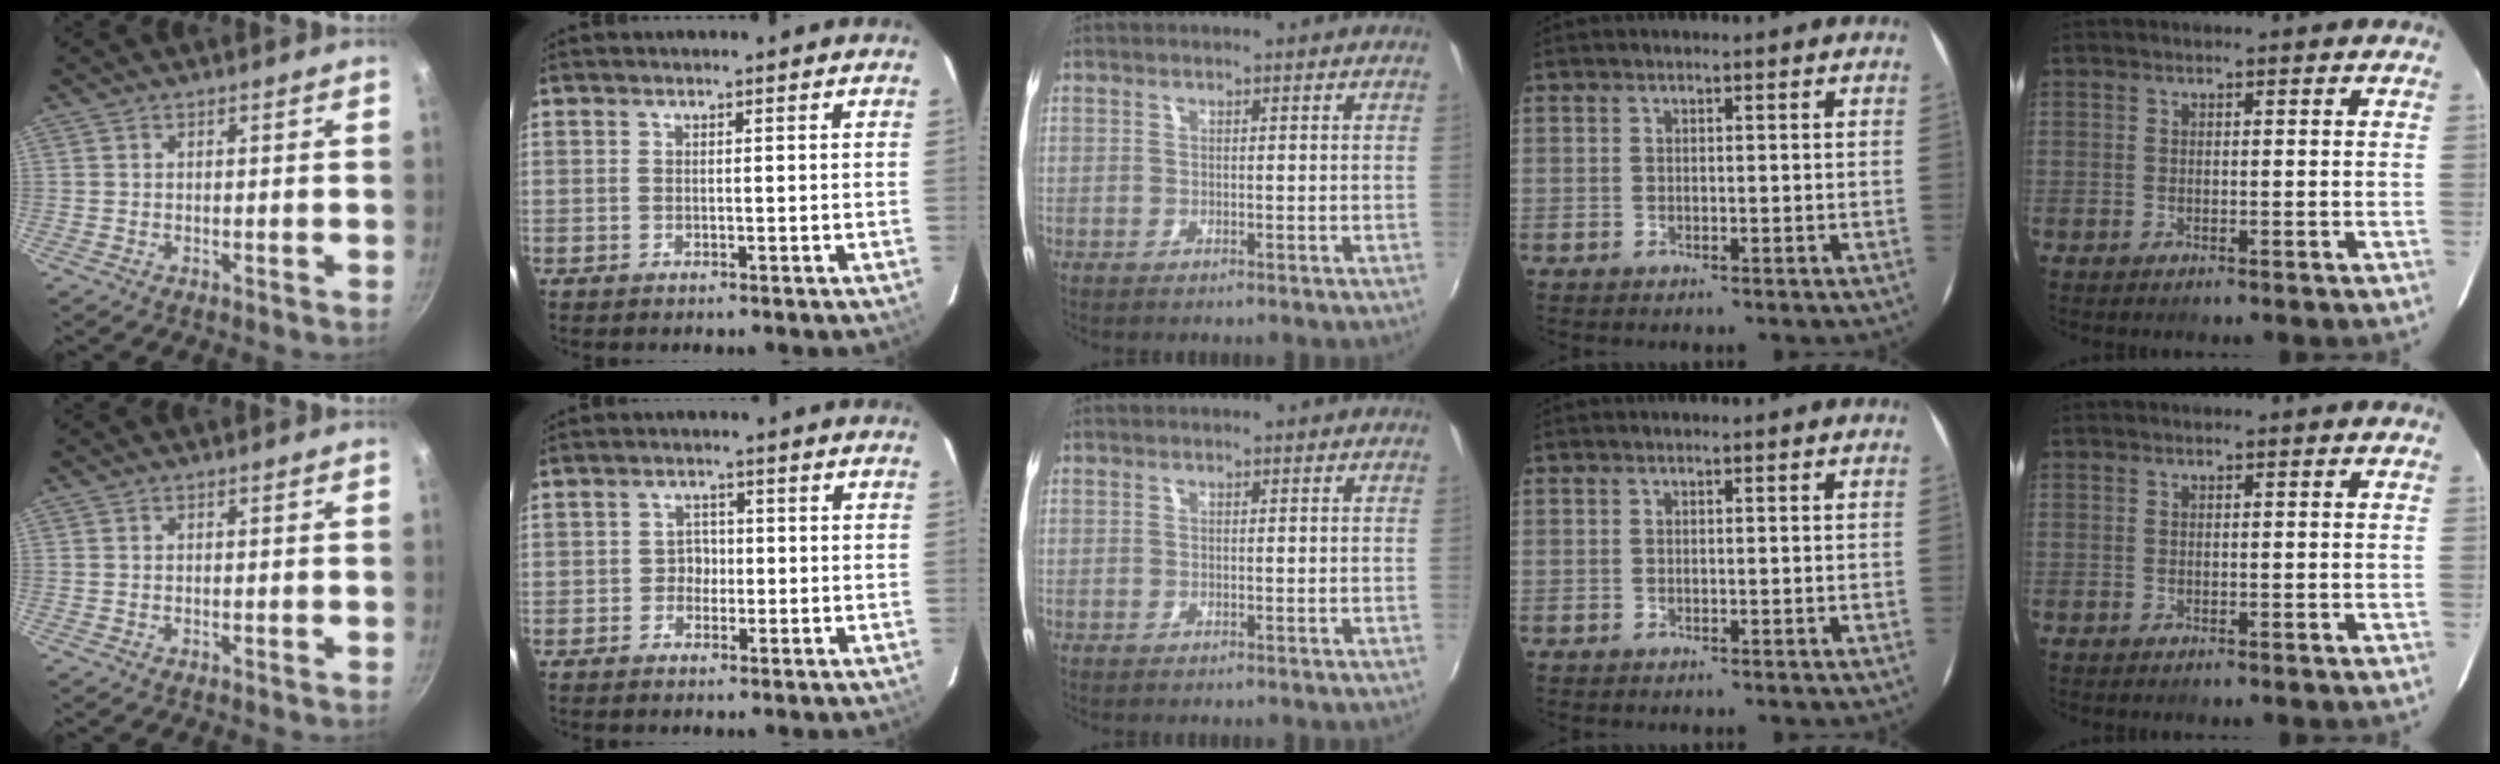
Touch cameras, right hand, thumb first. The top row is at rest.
{"index": {"total": 2.4, "force": [-0.8, 2.2, 0.4], "torque": [-0.005, 0.008, -0.014]}}